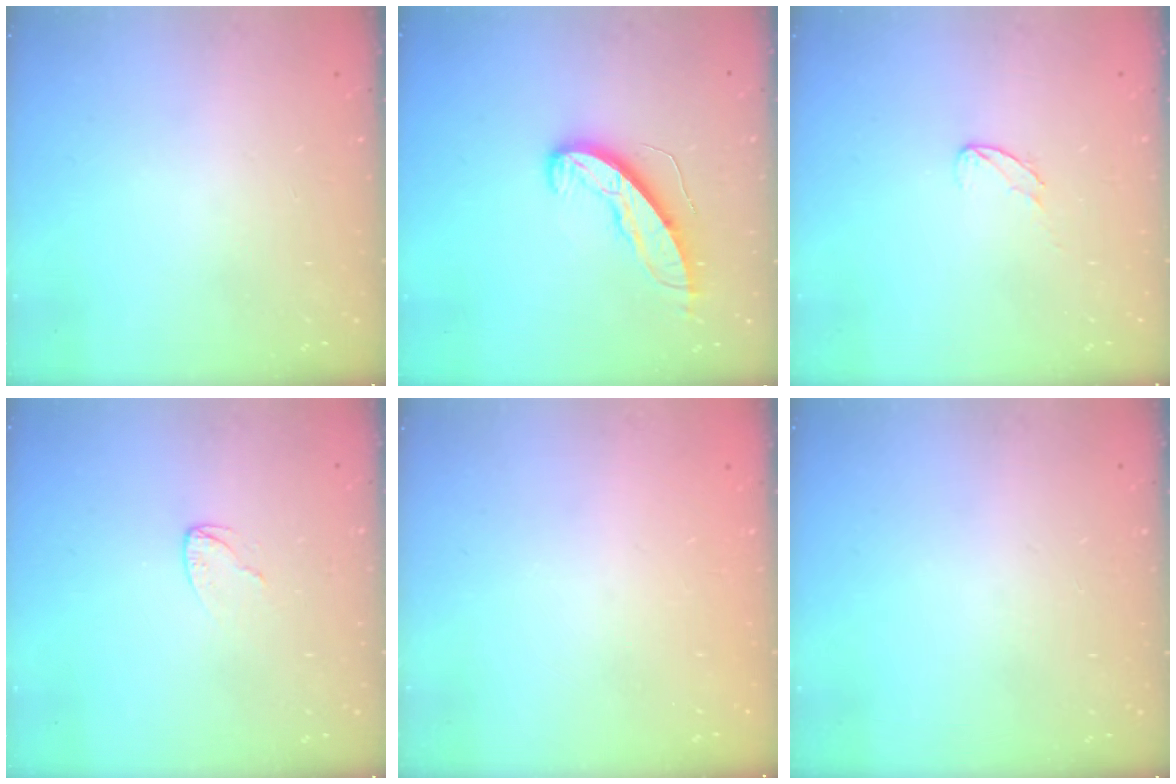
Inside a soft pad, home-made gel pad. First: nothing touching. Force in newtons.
{"total": 10.0, "press": 10.0, "slide": 0.7}
{"total": 3.8, "press": 3.8, "slide": 0.3}
{"total": 2.4, "press": 2.4, "slide": 0.2}
{"total": 0.0}
{"total": 0.0}